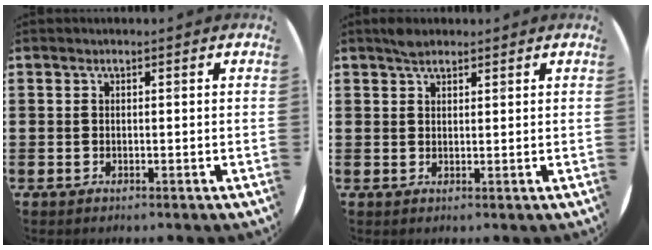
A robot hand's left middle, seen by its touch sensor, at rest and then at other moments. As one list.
[{"total": 1.8, "force": [1.6, 0.6, 0.6], "torque": [-0.006, 0.000, 0.028]}]